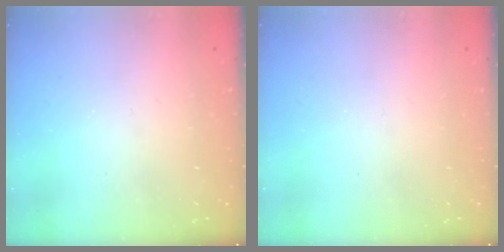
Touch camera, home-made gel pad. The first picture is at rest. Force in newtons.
{"total": 0.0}